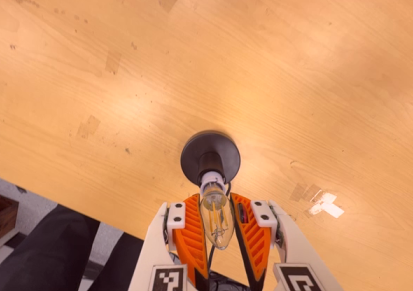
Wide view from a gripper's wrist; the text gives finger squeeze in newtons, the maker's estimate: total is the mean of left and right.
{"total": 13.1, "left": 12.9, "right": 13.3}